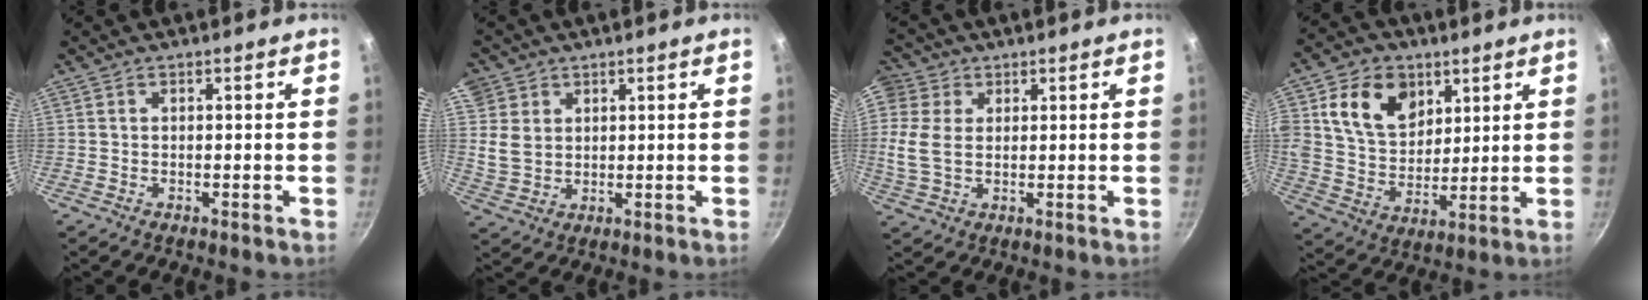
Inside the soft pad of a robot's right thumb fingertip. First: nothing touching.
{"total": 6.1, "force": [2.2, 5.3, 2.2], "torque": [-0.014, -0.006, 0.047]}
{"total": 8.5, "force": [1.6, 6.4, 5.4], "torque": [-0.099, -0.004, 0.021]}
{"total": 14.3, "force": [5.8, 10.5, 7.8], "torque": [-0.112, -0.024, 0.103]}